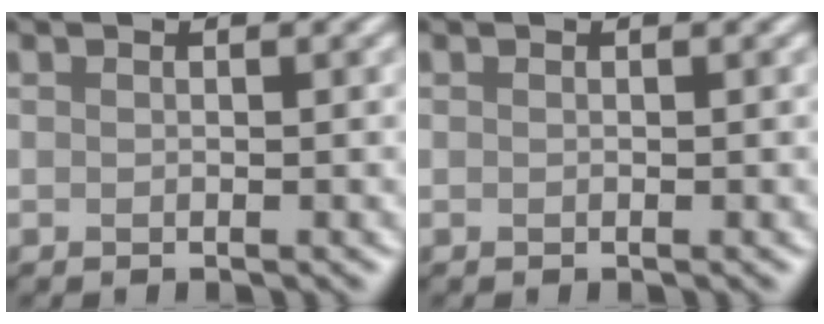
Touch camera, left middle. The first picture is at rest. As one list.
[{"total": 0.0}]